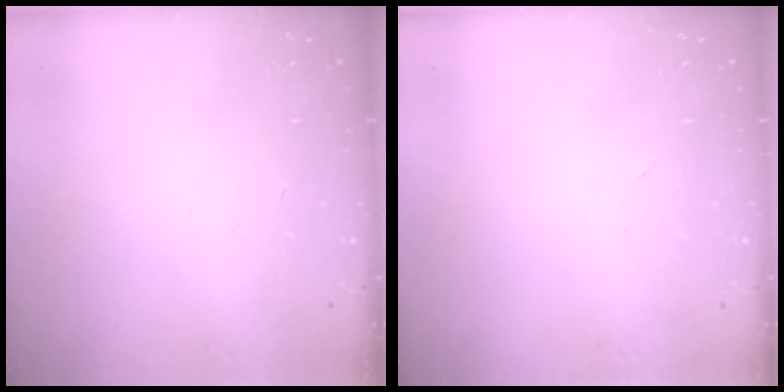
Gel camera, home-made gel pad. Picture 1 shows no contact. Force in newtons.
{"total": 2.9, "press": 2.9, "slide": 0.7}